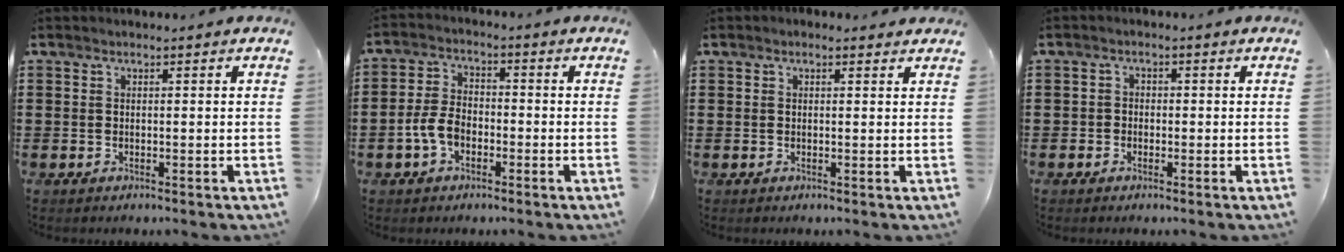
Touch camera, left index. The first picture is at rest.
{"total": 5.2, "force": [-1.9, 3.2, 3.6], "torque": [-0.092, 0.001, -0.043]}
{"total": 0.8, "force": [0.4, 0.4, 0.5], "torque": [-0.011, 0.005, 0.008]}
{"total": 1.2, "force": [-0.6, 1.1, 0.2], "torque": [-0.008, 0.004, -0.014]}